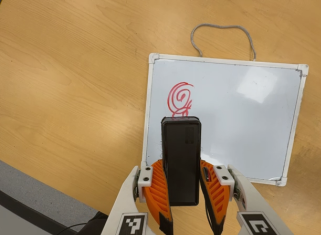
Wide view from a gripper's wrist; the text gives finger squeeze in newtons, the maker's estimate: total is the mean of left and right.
{"total": 8.1, "left": 6.4, "right": 9.9}